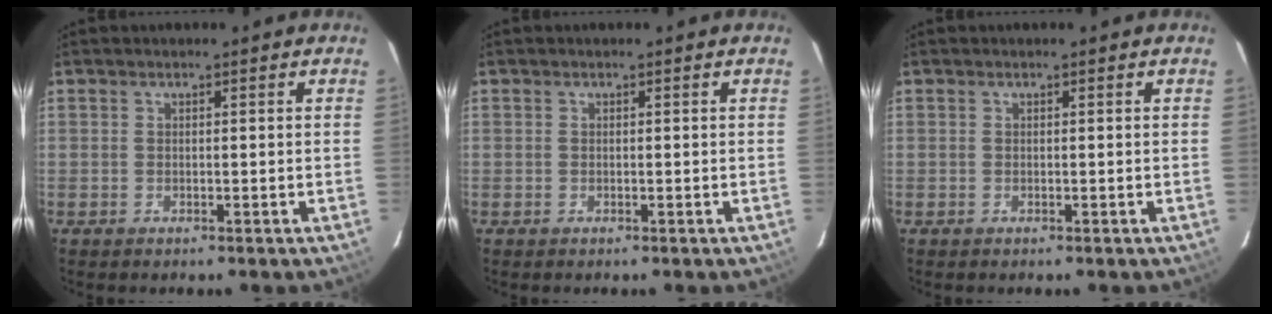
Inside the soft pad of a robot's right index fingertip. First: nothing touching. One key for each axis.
{"total": 0.0}
{"total": 0.0}